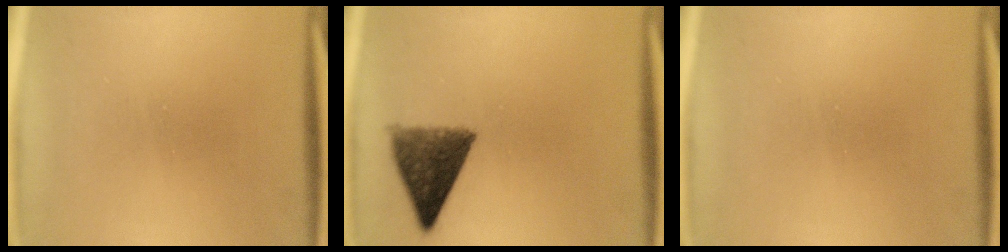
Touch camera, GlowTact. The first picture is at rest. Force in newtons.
{"total": 8.6}
{"total": 0.0}